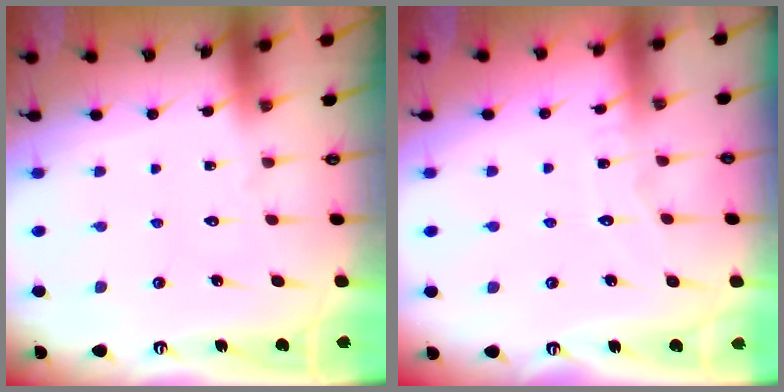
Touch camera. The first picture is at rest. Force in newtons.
{"total": 4.1, "press": 4.1, "slide": 0.1}